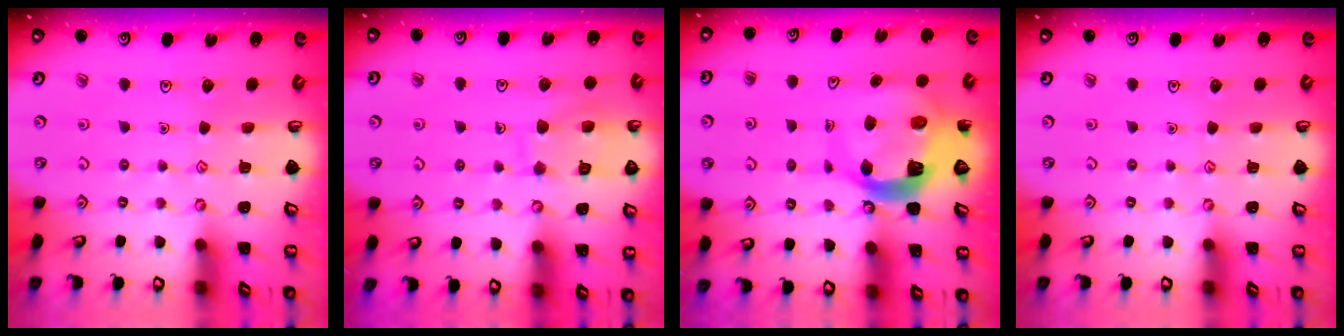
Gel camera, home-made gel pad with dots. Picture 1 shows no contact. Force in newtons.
{"total": 10.1, "press": 10.1, "slide": 0.9}
{"total": 8.4, "press": 8.3, "slide": 0.9}
{"total": 0.0}